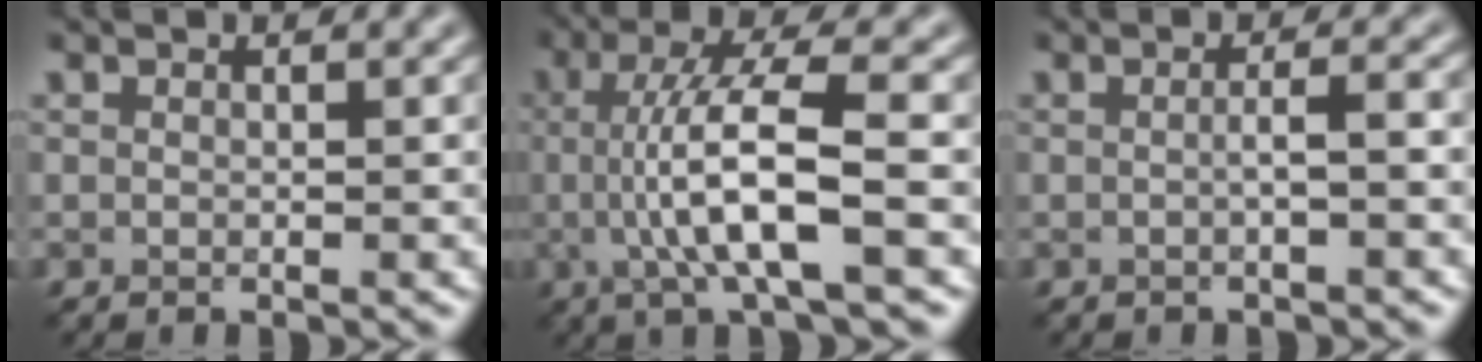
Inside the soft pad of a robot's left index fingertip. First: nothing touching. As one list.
[{"total": 7.5, "force": [-0.7, 1.7, 7.2], "torque": [-0.129, 0.007, -0.011]}, {"total": 1.8, "force": [-0.2, 0.5, 1.8], "torque": [-0.025, 0.005, -0.007]}]